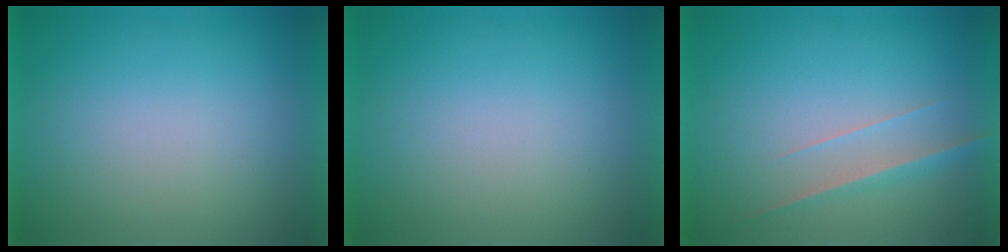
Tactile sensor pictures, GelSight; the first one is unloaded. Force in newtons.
{"total": 0.0}
{"total": 2.9}